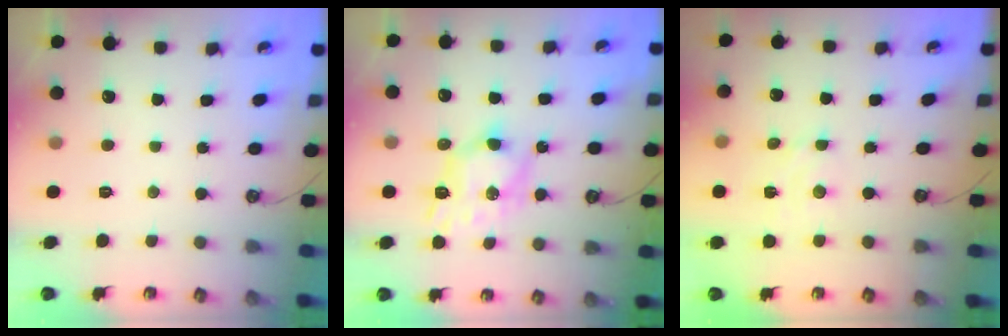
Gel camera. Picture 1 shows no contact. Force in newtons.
{"total": 7.6, "press": 7.6, "slide": 0.6}
{"total": 2.5, "press": 2.5, "slide": 0.3}